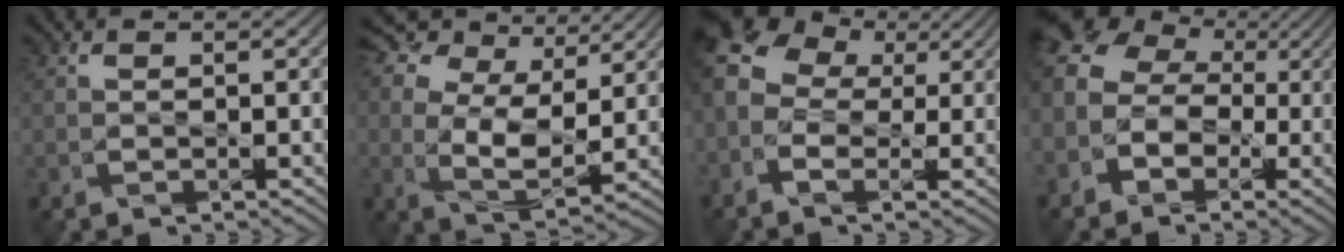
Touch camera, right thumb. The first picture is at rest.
{"total": 10.9, "force": [5.0, 6.1, 7.6], "torque": [-0.185, 0.018, 0.081]}
{"total": 10.8, "force": [1.1, 8.2, 7.0], "torque": [-0.191, 0.016, 0.009]}
{"total": 9.6, "force": [-0.3, 8.0, 5.2], "torque": [-0.136, 0.000, -0.017]}